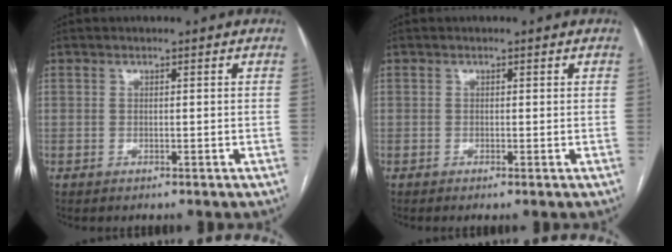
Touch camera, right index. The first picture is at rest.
{"total": 0.0}